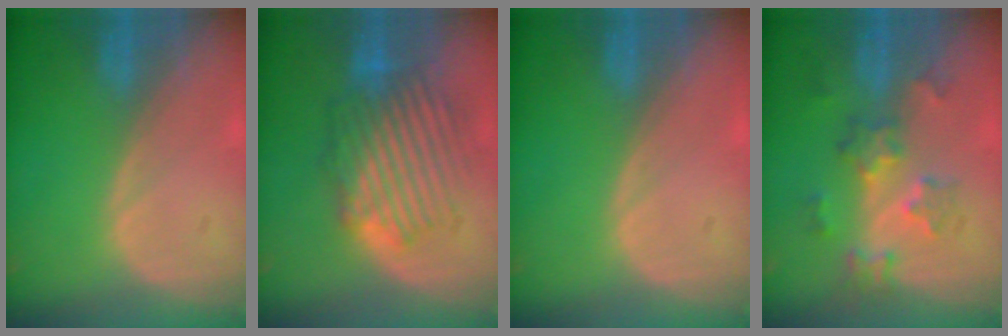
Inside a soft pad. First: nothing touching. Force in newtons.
{"total": 8.9, "press": 8.6, "slide": 2.2}
{"total": 0.0}
{"total": 6.5, "press": 5.9, "slide": 2.7}